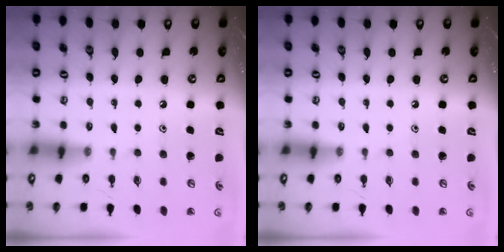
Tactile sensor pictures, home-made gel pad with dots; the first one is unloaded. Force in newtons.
{"total": 0.0}